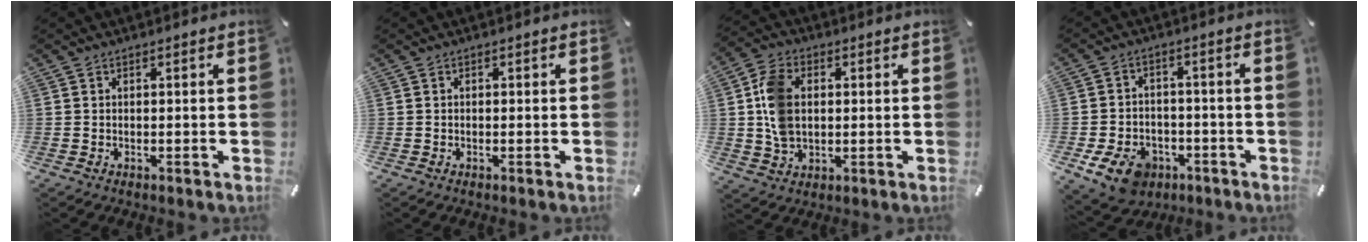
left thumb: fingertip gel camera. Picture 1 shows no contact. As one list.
[{"total": 0.0}, {"total": 10.1, "force": [0.9, 7.3, 6.9], "torque": [-0.151, 0.007, 0.018]}, {"total": 9.9, "force": [-5.2, 6.9, 4.8], "torque": [-0.106, 0.034, -0.092]}]